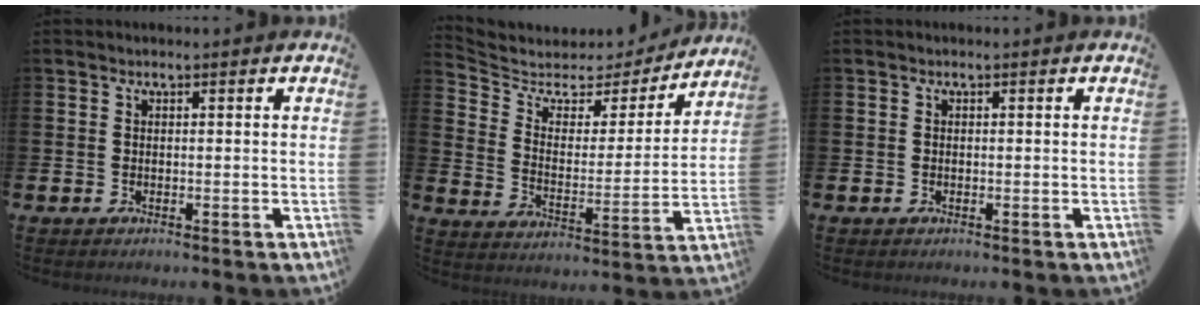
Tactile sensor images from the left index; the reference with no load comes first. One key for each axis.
{"total": 5.3, "fx": 4.4, "fy": 2.8, "fz": 1.0, "tx": -0.053, "ty": -0.036, "tz": 0.068}
{"total": 0.0}